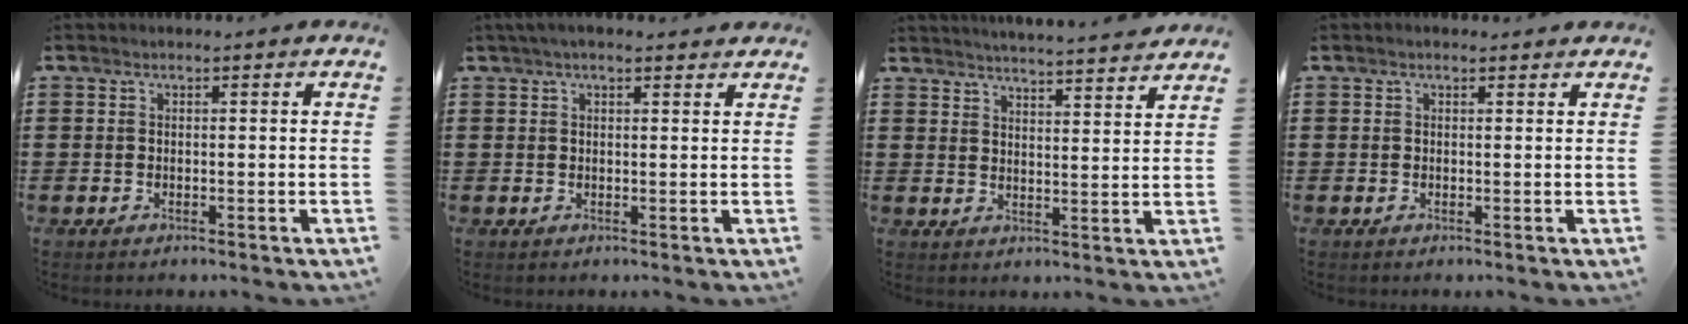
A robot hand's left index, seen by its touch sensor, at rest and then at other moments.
{"total": 2.2, "force": [1.6, 0.6, 1.4], "torque": [-0.030, 0.006, 0.030]}
{"total": 4.1, "force": [4.1, -0.7, 0.1], "torque": [-0.019, -0.026, 0.071]}
{"total": 0.5, "force": [0.4, 0.3, 0.2], "torque": [-0.006, 0.003, 0.008]}